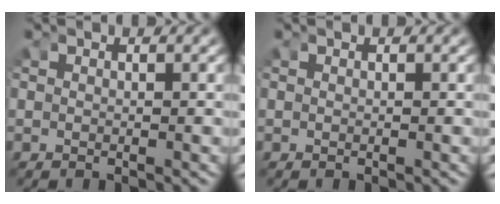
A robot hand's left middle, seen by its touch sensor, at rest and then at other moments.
{"total": 0.0}